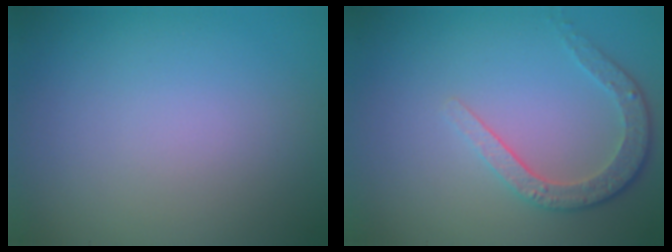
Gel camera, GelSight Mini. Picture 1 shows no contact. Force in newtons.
{"total": 3.5, "press": 2.8, "slide": 2.1}